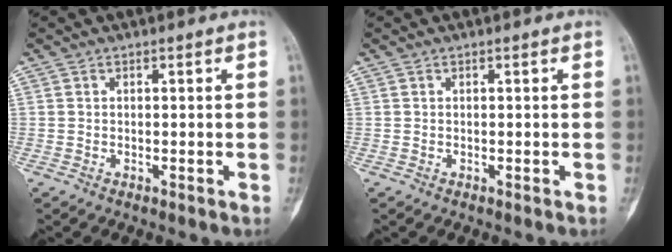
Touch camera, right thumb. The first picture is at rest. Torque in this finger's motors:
{"motor_torque": [0.00, 0.00, 0.03, -0.03, 0.01]}